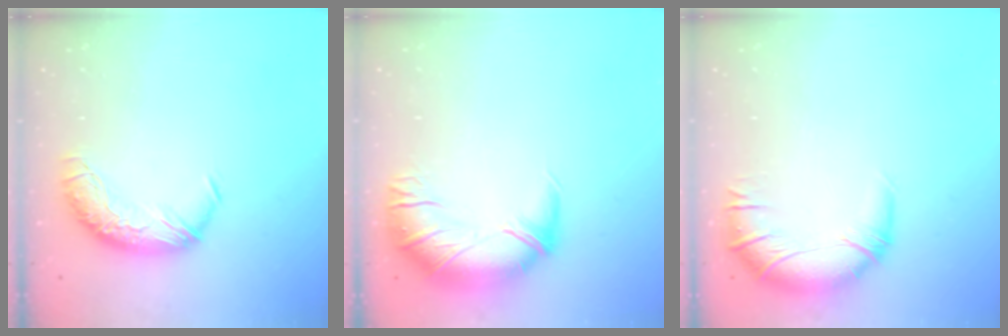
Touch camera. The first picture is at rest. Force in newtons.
{"total": 2.7, "press": 0.8, "slide": 2.6}
{"total": 3.4, "press": 2.6, "slide": 2.1}